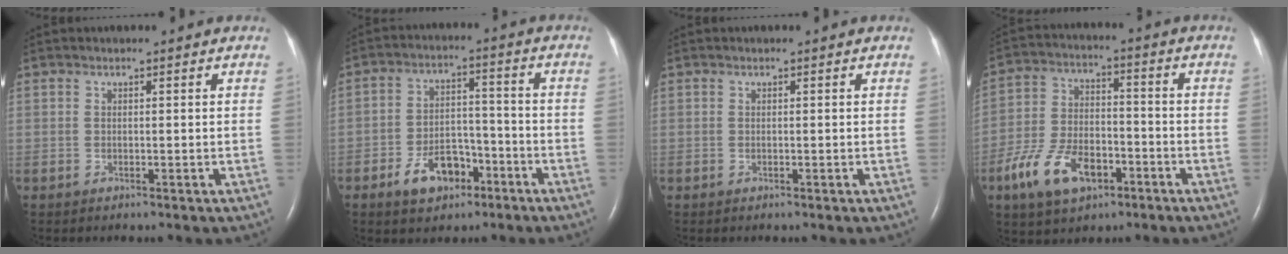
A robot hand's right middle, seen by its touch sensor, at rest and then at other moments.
{"total": 7.7, "force": [-4.3, 4.6, 4.5], "torque": [-0.080, 0.015, -0.067]}
{"total": 0.0}
{"total": 11.4, "force": [-5.8, 6.1, 7.8], "torque": [-0.168, 0.006, -0.100]}